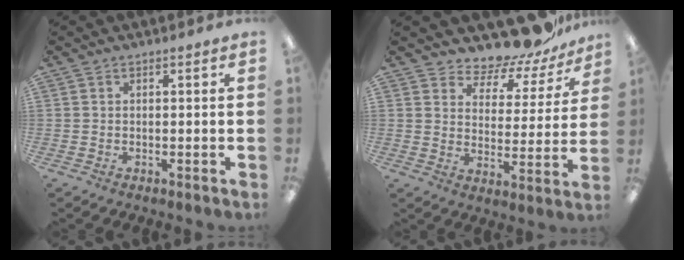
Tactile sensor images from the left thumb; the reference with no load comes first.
{"total": 11.5, "force": [10.8, 3.3, 2.4], "torque": [-0.043, -0.100, 0.188]}